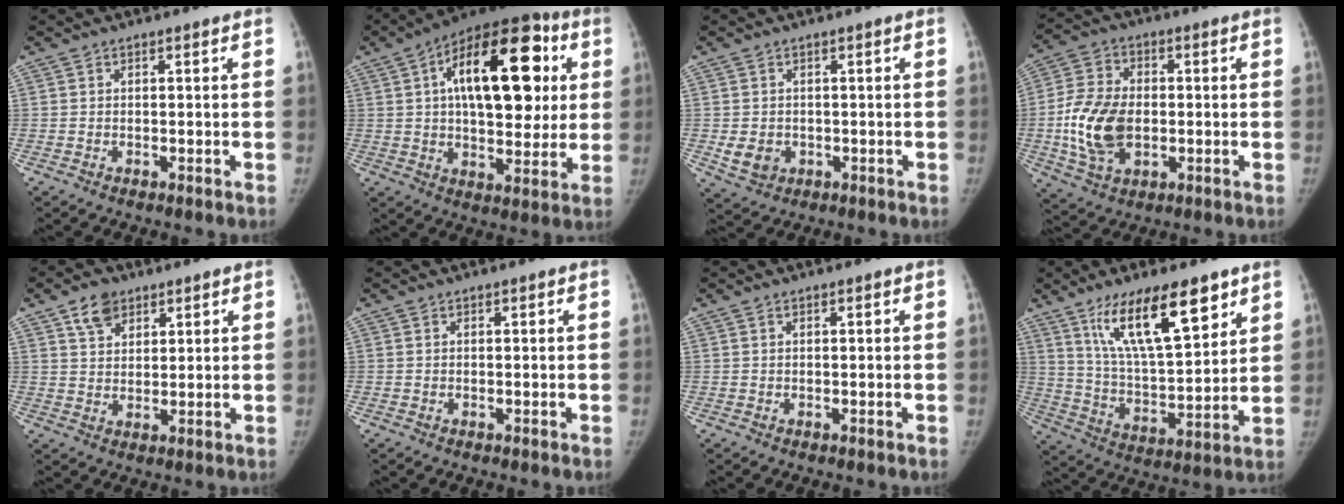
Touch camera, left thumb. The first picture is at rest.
{"total": 25.0, "force": [6.1, 13.0, 20.5], "torque": [-0.270, 0.015, 0.084]}
{"total": 3.9, "force": [-0.4, 3.4, 1.9], "torque": [-0.027, -0.004, 0.007]}
{"total": 13.8, "force": [-1.5, 9.2, 10.2], "torque": [-0.193, 0.006, -0.024]}
{"total": 5.7, "force": [3.5, 3.7, 2.4], "torque": [-0.021, -0.018, 0.065]}
{"total": 0.0}
{"total": 0.0}
{"total": 18.0, "force": [10.7, 5.8, 13.3], "torque": [-0.195, -0.050, 0.195]}